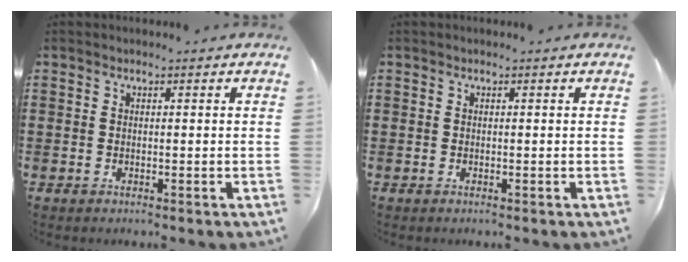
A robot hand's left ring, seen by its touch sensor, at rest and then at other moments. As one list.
[{"total": 0.0}]